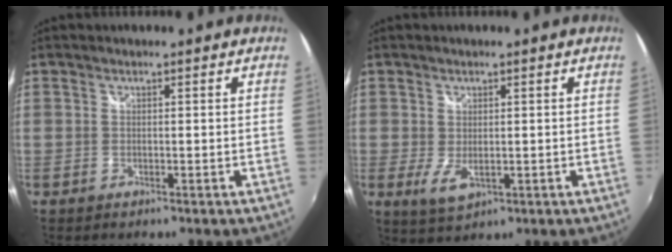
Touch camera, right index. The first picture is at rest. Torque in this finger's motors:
{"motor_torque": [0.43, 0.41, 0.34, 0.06]}